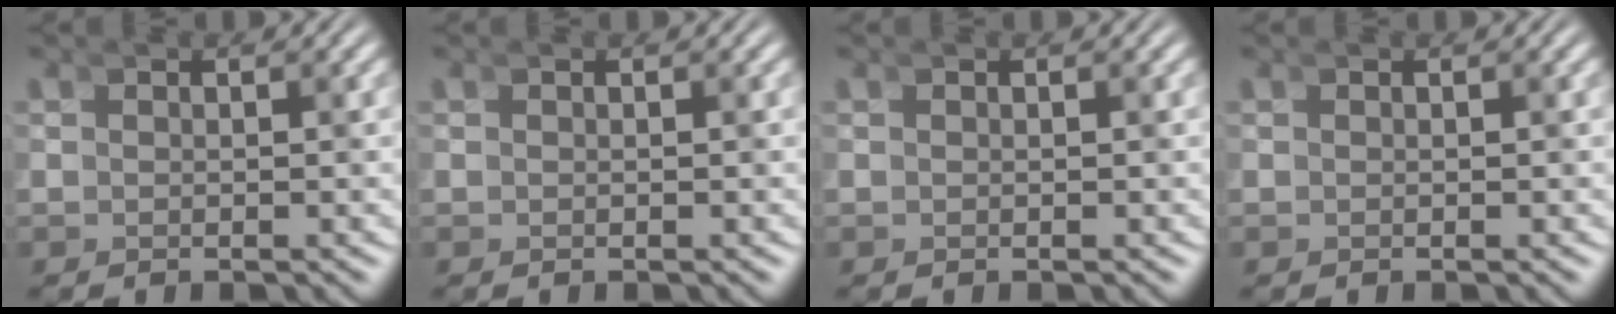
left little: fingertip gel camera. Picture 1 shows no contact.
{"total": 0.0}
{"total": 0.0}
{"total": 0.0}